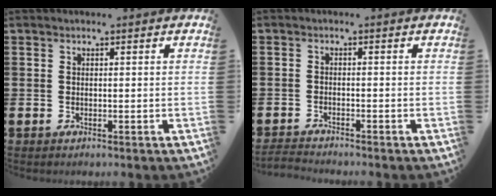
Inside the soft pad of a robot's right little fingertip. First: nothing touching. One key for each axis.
{"total": 1.5, "fx": -1.4, "fy": -0.1, "fz": 0.3, "tx": -0.006, "ty": 0.003, "tz": -0.029}